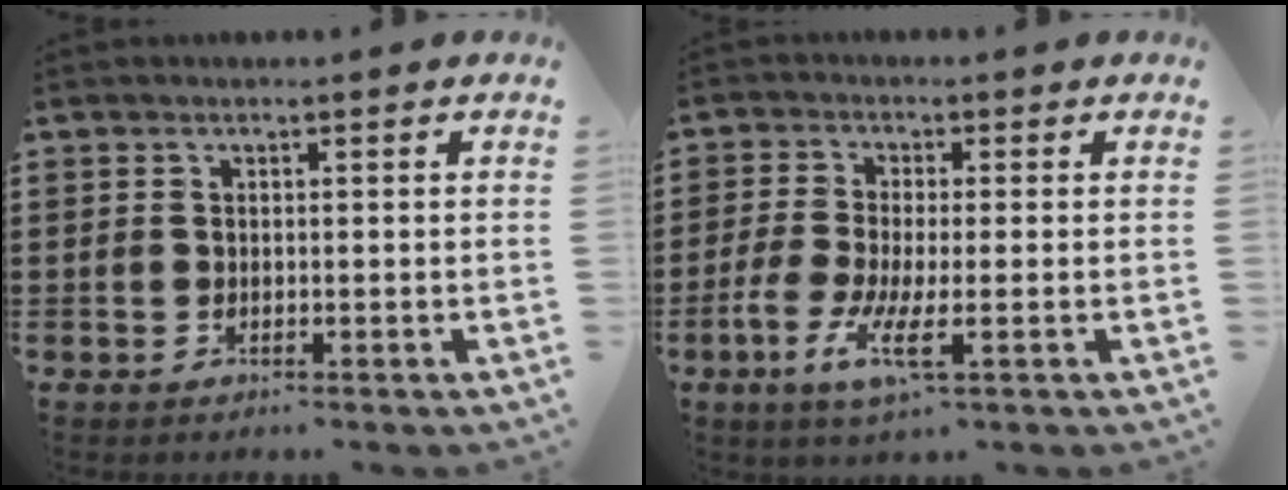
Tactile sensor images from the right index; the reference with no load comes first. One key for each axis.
{"total": 6.1, "fx": -2.3, "fy": 1.1, "fz": 5.5, "tx": -0.130, "ty": -0.019, "tz": -0.048}